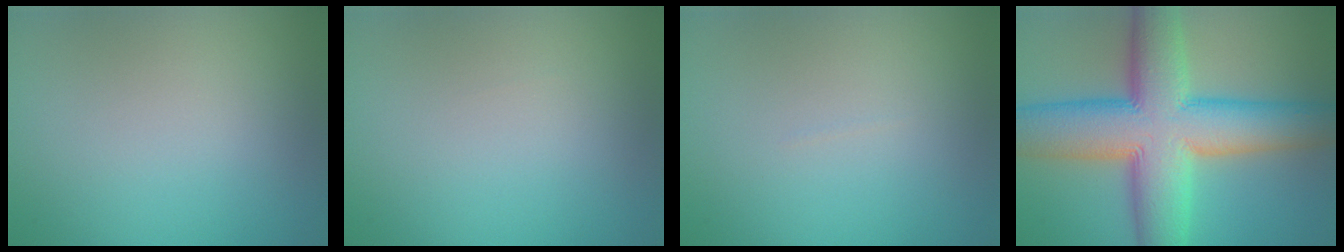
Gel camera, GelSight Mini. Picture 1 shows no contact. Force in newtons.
{"total": 0.0}
{"total": 0.0}
{"total": 14.0, "press": 13.9, "slide": 0.5}